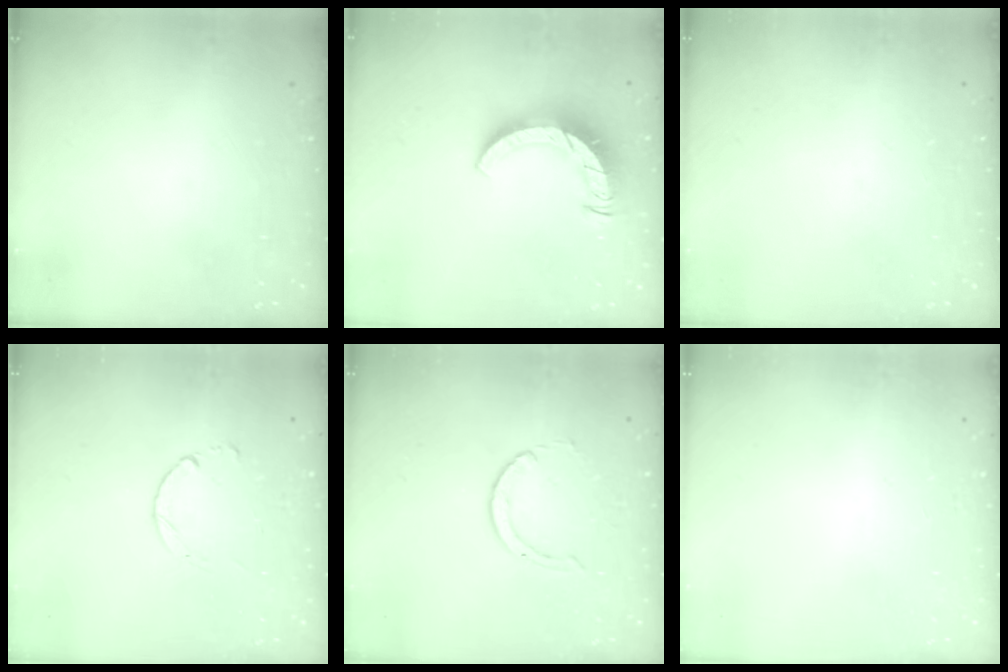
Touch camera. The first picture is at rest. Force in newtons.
{"total": 10.5, "press": 10.5, "slide": 1.2}
{"total": 0.0}
{"total": 1.8, "press": 1.8, "slide": 0.2}
{"total": 2.0, "press": 2.0, "slide": 0.2}
{"total": 2.6, "press": 2.6, "slide": 0.2}